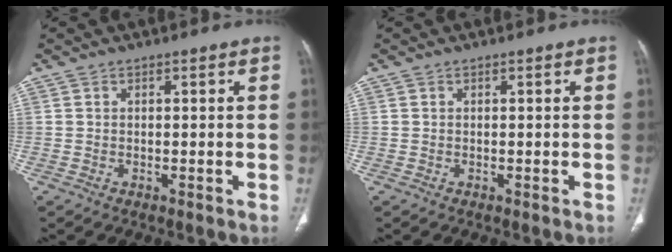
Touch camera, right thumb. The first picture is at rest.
{"total": 0.0}